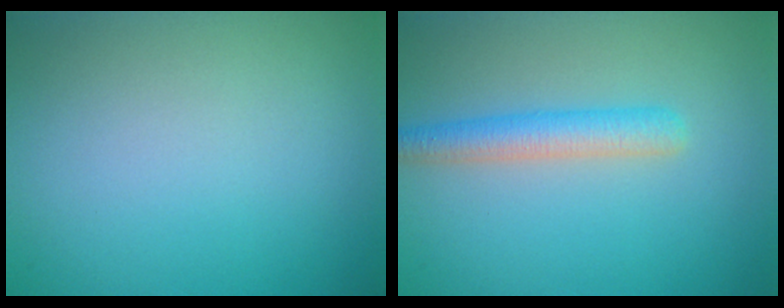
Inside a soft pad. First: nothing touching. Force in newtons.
{"total": 3.0, "press": 3.0, "slide": 0.1}